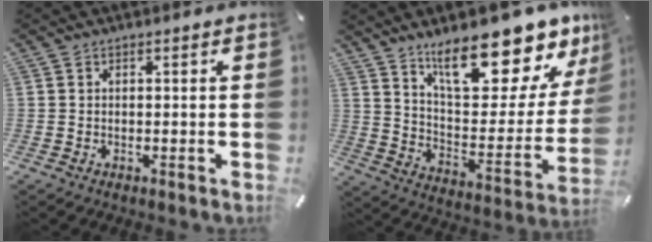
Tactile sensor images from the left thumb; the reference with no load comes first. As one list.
[{"total": 22.2, "force": [16.4, 7.8, 12.7], "torque": [-0.165, -0.125, 0.269]}]